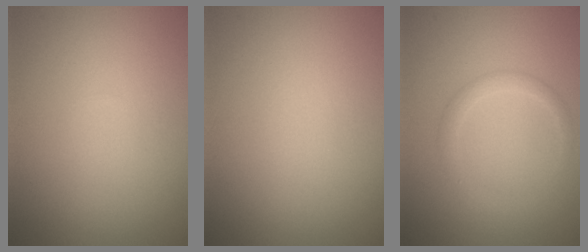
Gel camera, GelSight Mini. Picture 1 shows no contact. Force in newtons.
{"total": 0.0}
{"total": 1.5, "press": 1.5, "slide": 0.1}